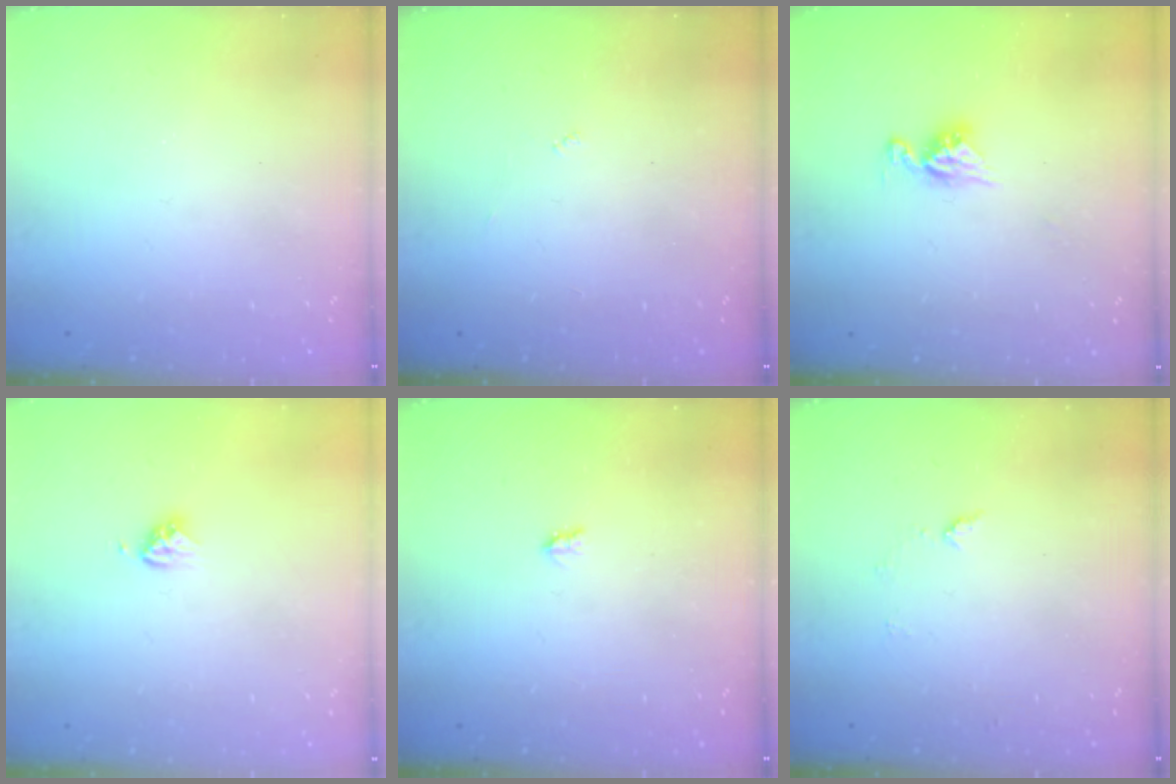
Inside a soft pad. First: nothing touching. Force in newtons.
{"total": 3.0, "press": 3.0, "slide": 0.2}
{"total": 6.9, "press": 6.8, "slide": 0.6}
{"total": 3.6, "press": 3.5, "slide": 0.7}
{"total": 1.7, "press": 1.6, "slide": 0.3}
{"total": 5.2, "press": 5.1, "slide": 0.6}